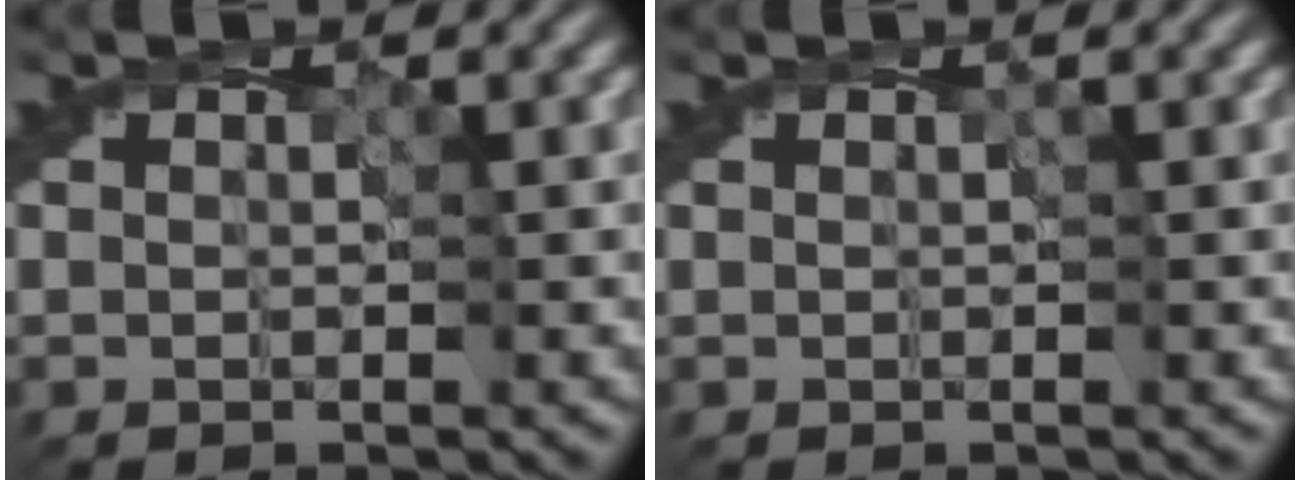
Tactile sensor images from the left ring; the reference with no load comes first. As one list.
[{"total": 0.0}]